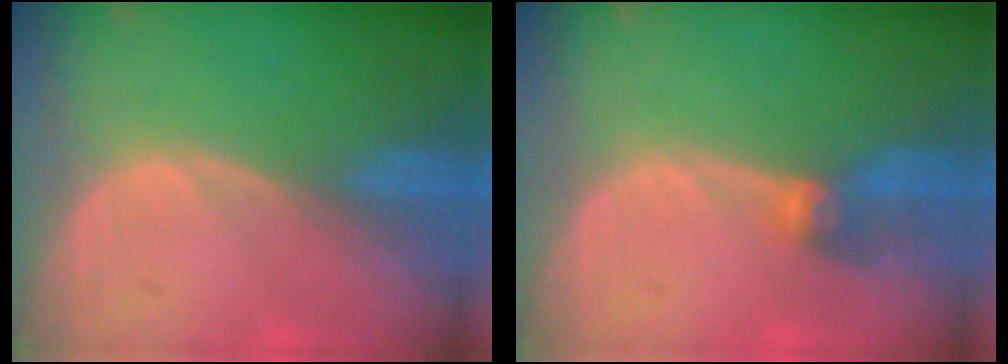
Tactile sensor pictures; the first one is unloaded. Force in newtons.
{"total": 2.7, "press": 2.7, "slide": 0.3}